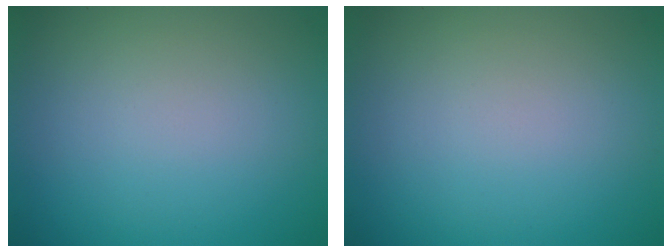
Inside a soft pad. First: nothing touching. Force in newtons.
{"total": 0.0}